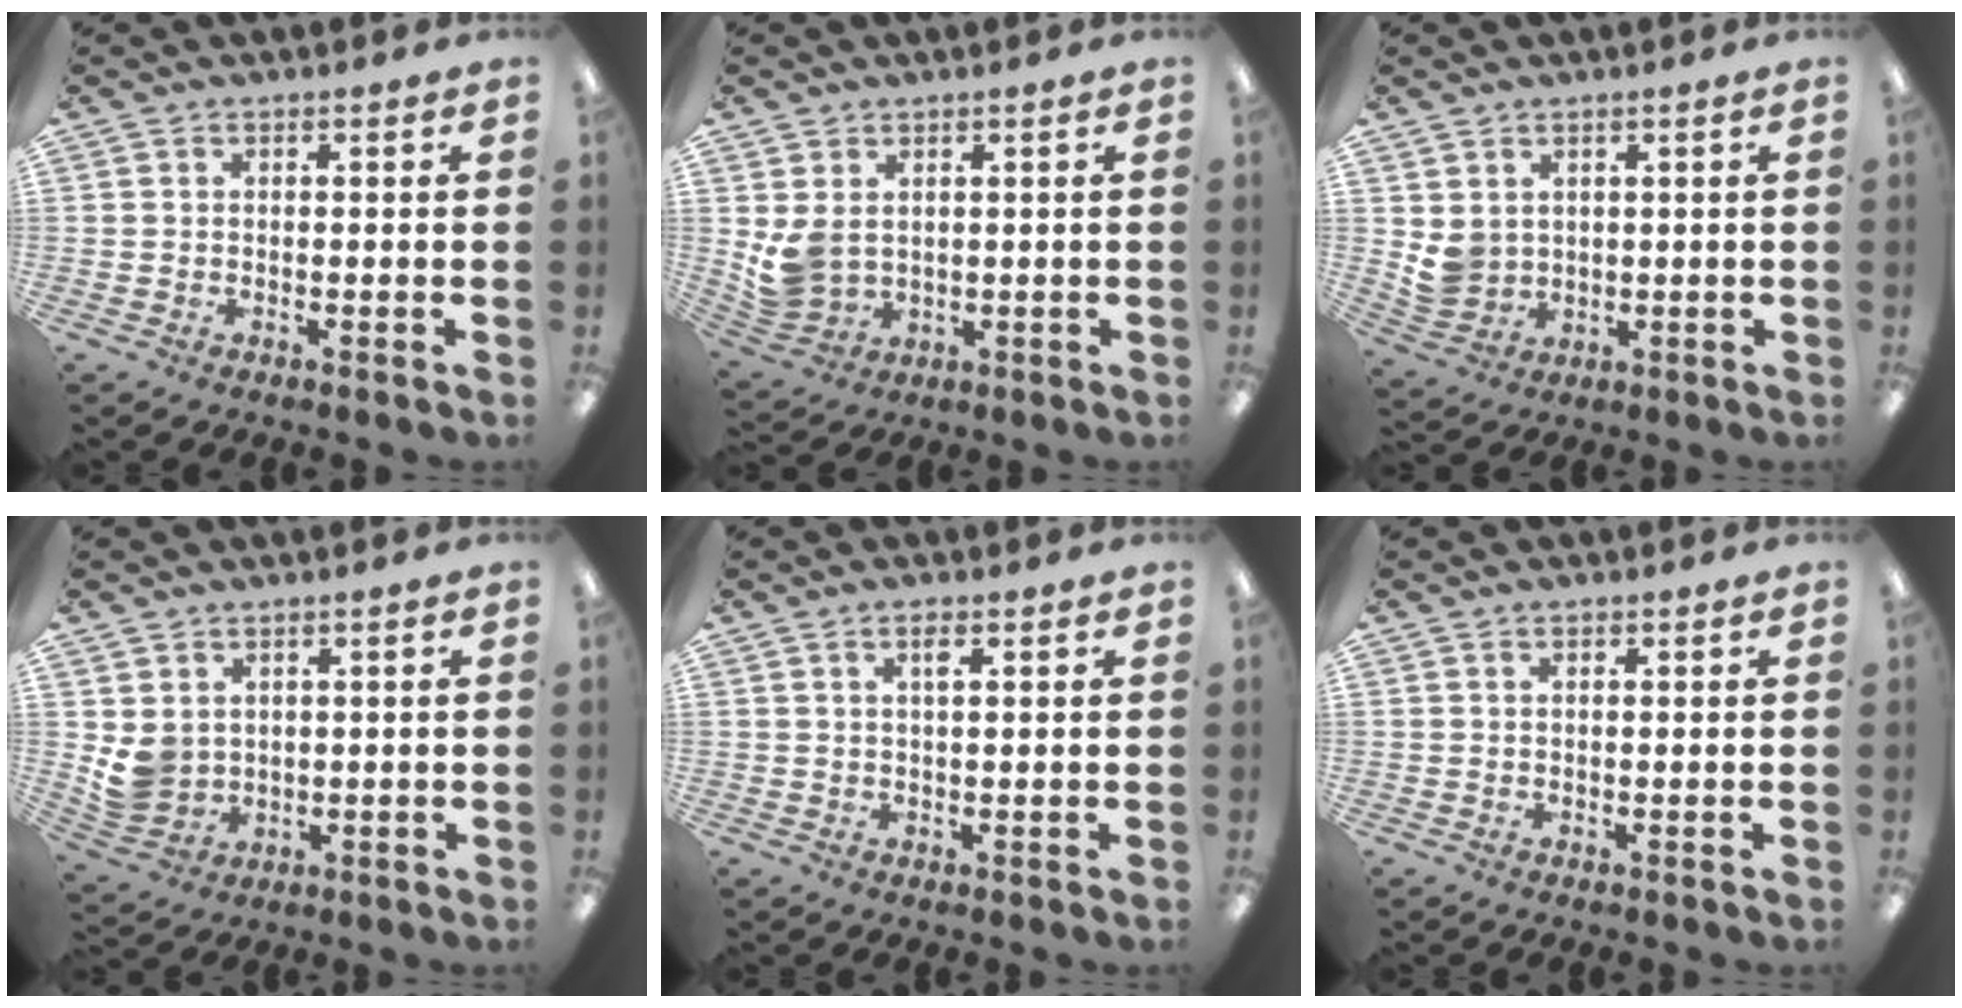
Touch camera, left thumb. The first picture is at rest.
{"total": 5.7, "force": [2.3, 4.0, 3.3], "torque": [-0.080, -0.008, 0.046]}
{"total": 4.6, "force": [2.4, 3.7, 1.2], "torque": [-0.026, -0.009, 0.049]}
{"total": 5.5, "force": [2.2, 4.7, 2.0], "torque": [-0.047, -0.005, 0.046]}
{"total": 2.4, "force": [1.3, 0.6, 2.0], "torque": [-0.035, 0.000, 0.020]}
{"total": 0.8, "force": [0.5, 0.3, 0.5], "torque": [-0.012, 0.002, 0.008]}